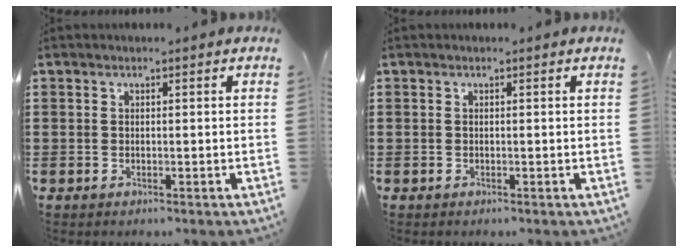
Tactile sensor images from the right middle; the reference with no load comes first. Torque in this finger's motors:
{"motor_torque": [0.26, -0.64, 0.06, 0.02]}